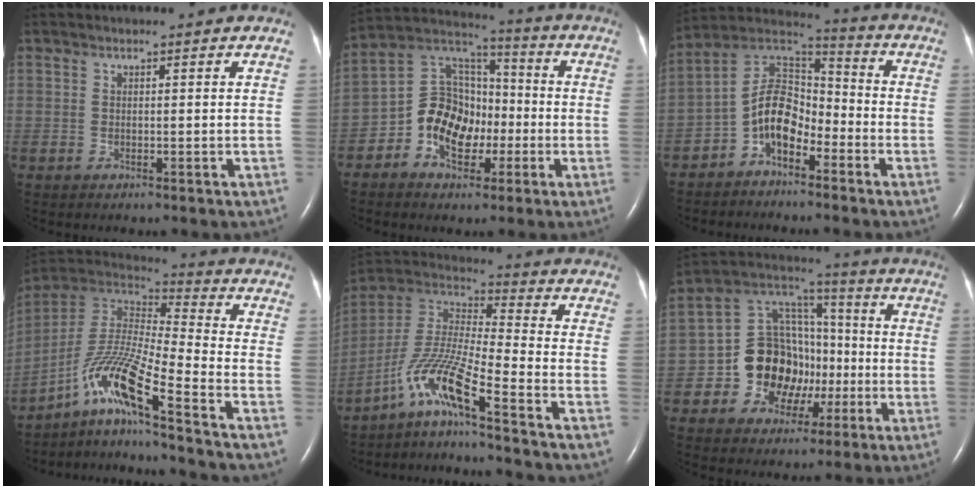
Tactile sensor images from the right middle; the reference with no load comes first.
{"total": 11.3, "force": [-3.8, 8.1, 6.9], "torque": [-0.148, 0.037, -0.066]}
{"total": 9.3, "force": [-4.4, 5.2, 6.3], "torque": [-0.126, 0.032, -0.086]}
{"total": 14.3, "force": [-8.9, -0.3, 11.2], "torque": [-0.232, 0.001, -0.164]}
{"total": 10.7, "force": [-7.5, -0.7, 7.6], "torque": [-0.173, 0.005, -0.146]}
{"total": 13.0, "force": [-3.3, 10.2, 7.3], "torque": [-0.140, 0.040, -0.049]}